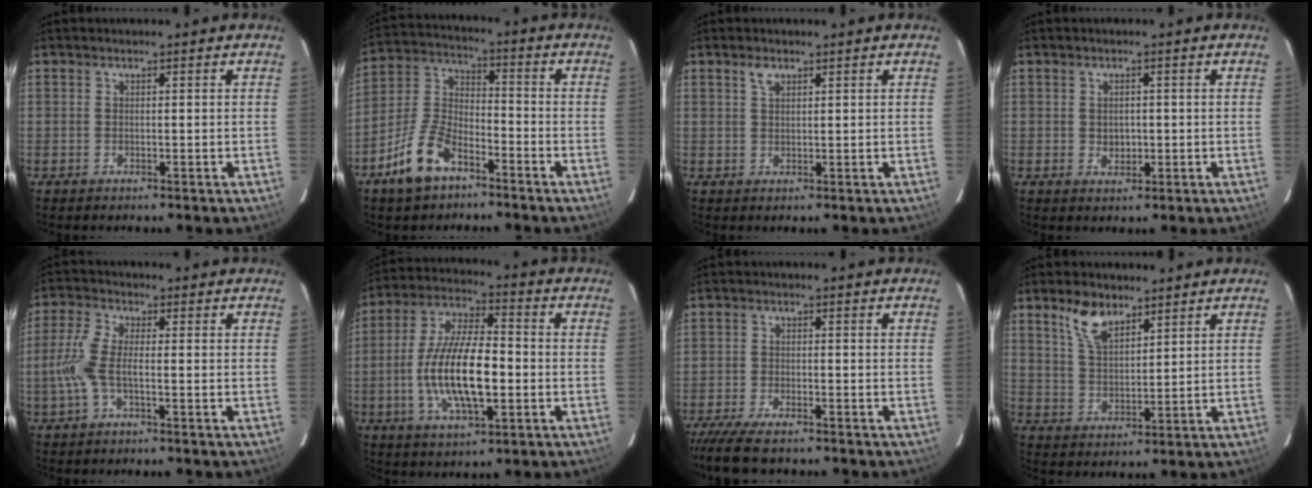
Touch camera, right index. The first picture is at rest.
{"total": 11.4, "force": [-7.1, 5.6, 6.9], "torque": [-0.152, 0.016, -0.133]}
{"total": 1.8, "force": [1.2, 0.9, 1.0], "torque": [-0.019, 0.004, 0.022]}
{"total": 2.6, "force": [-0.2, 2.2, 1.3], "torque": [-0.019, 0.000, 0.001]}
{"total": 8.0, "force": [-1.7, 2.2, 7.5], "torque": [-0.174, 0.004, -0.035]}
{"total": 15.9, "force": [-3.0, 5.7, 14.5], "torque": [-0.291, -0.003, -0.055]}
{"total": 8.6, "force": [-7.5, 1.7, 3.9], "torque": [-0.101, -0.033, -0.134]}
{"total": 7.2, "force": [4.9, 3.3, 4.1], "torque": [-0.076, 0.008, 0.097]}